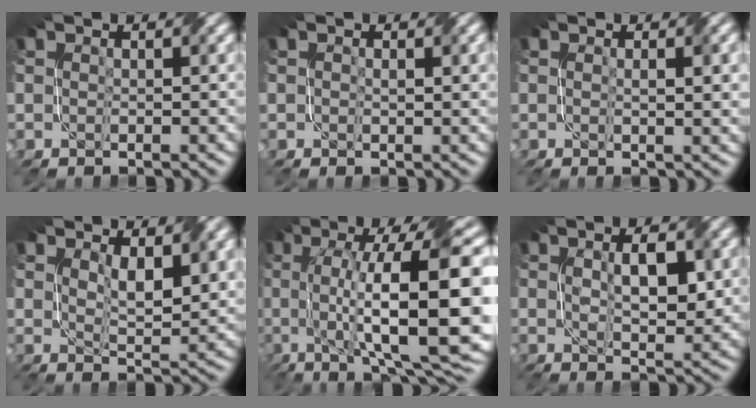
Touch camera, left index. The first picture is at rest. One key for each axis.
{"total": 1.4, "fx": 0.5, "fy": 0.7, "fz": 1.1, "tx": -0.016, "ty": 0.001, "tz": 0.010}
{"total": 2.4, "fx": 0.4, "fy": 0.5, "fz": 2.3, "tx": -0.032, "ty": 0.002, "tz": 0.008}
{"total": 4.0, "fx": 2.1, "fy": 1.4, "fz": 3.1, "tx": -0.064, "ty": -0.009, "tz": 0.041}
{"total": 15.7, "fx": 0.0, "fy": 4.6, "fz": 15.0, "tx": -0.227, "ty": 0.007, "tz": 0.007}
{"total": 4.4, "fx": 1.1, "fy": 1.6, "fz": 4.0, "tx": -0.073, "ty": -0.001, "tz": 0.022}